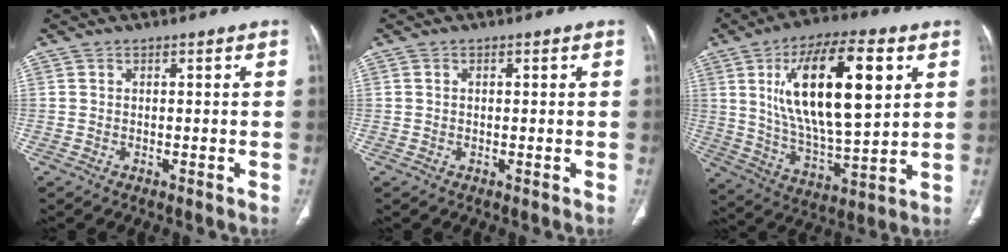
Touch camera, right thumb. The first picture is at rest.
{"total": 0.0}
{"total": 22.7, "force": [6.8, 8.5, 19.9], "torque": [-0.327, -0.023, 0.118]}